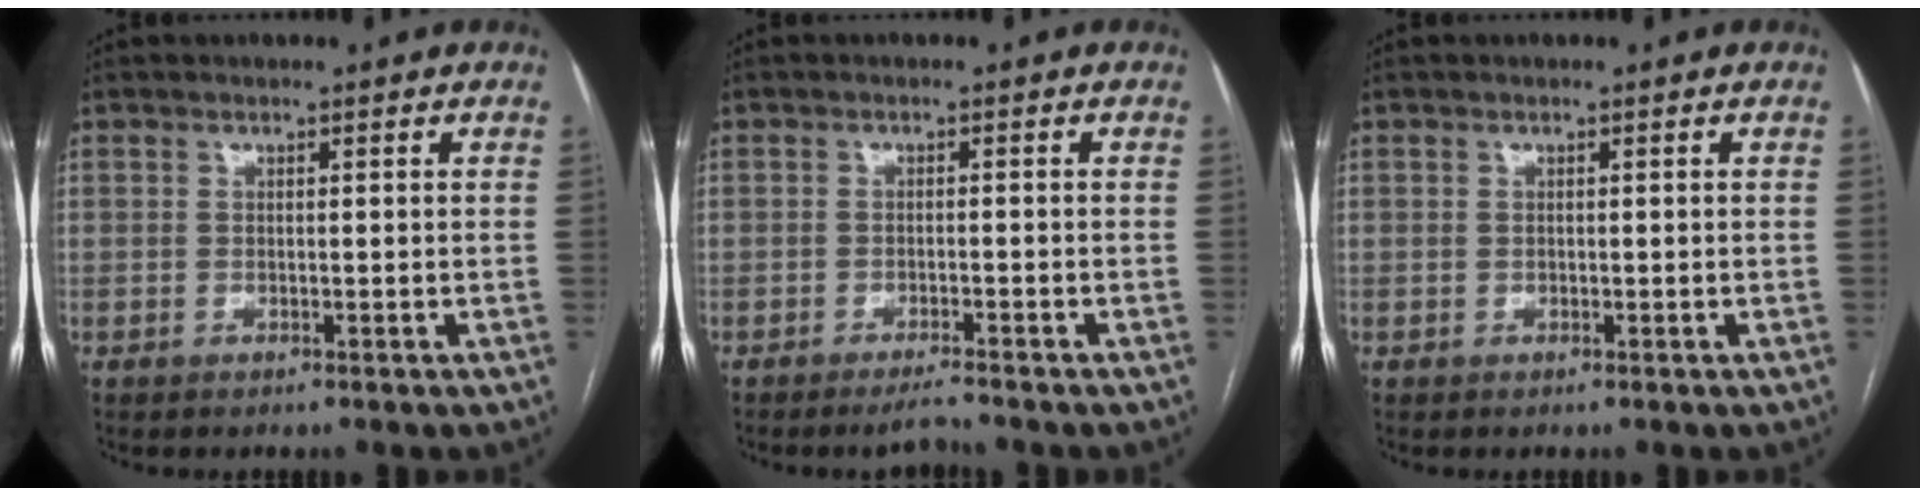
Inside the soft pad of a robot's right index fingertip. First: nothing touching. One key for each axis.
{"total": 2.4, "fx": -2.2, "fy": -0.1, "fz": 0.9, "tx": -0.017, "ty": -0.009, "tz": -0.037}
{"total": 0.0}